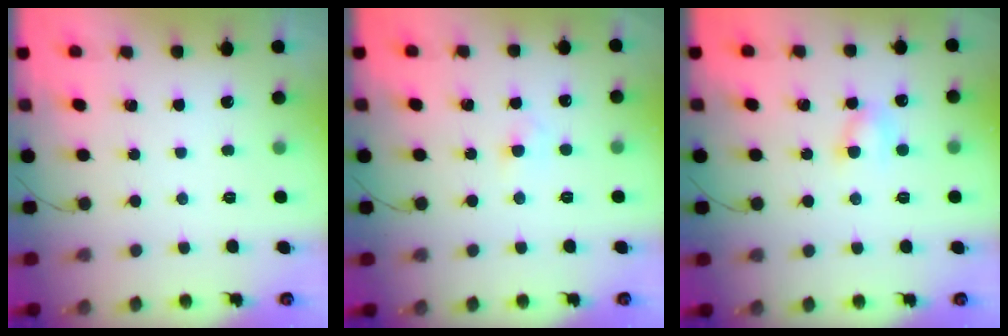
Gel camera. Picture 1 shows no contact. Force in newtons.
{"total": 1.9, "press": 1.8, "slide": 0.8}
{"total": 4.6, "press": 4.5, "slide": 0.8}